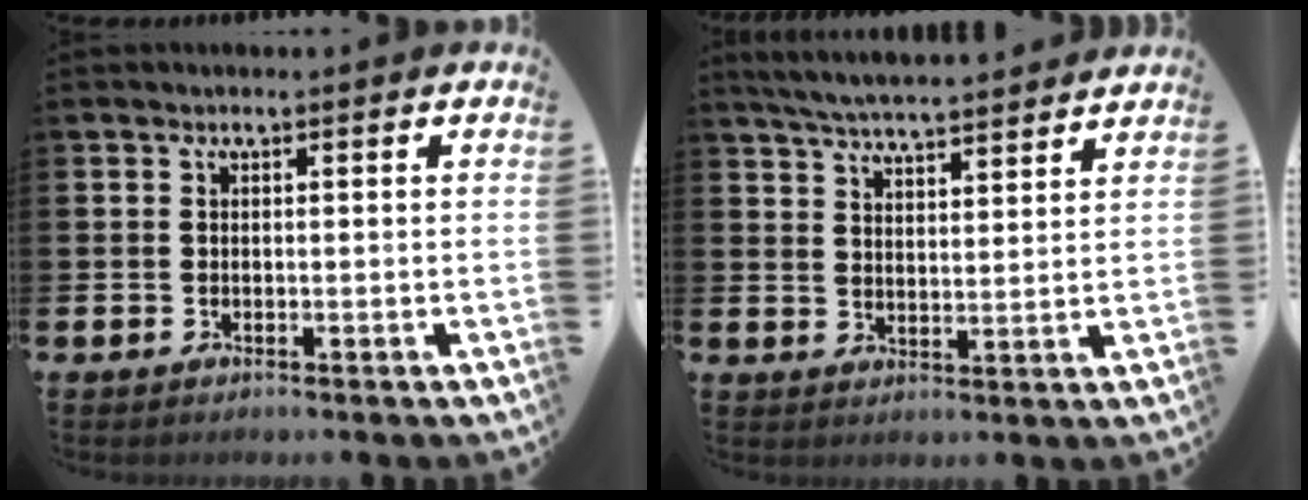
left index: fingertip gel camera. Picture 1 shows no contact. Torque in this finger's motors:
{"motor_torque": [0.72, -0.78, 0.36, 0.12]}